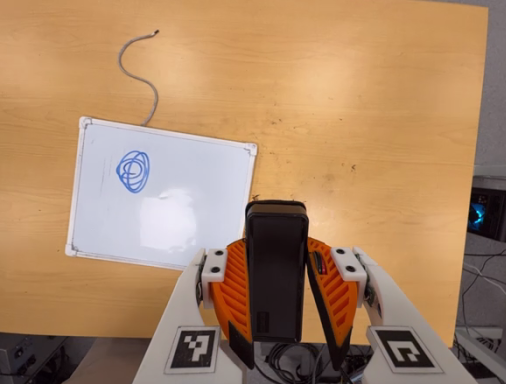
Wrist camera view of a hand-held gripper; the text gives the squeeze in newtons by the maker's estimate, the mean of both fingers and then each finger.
{"total": 6.8, "left": 5.0, "right": 8.6}